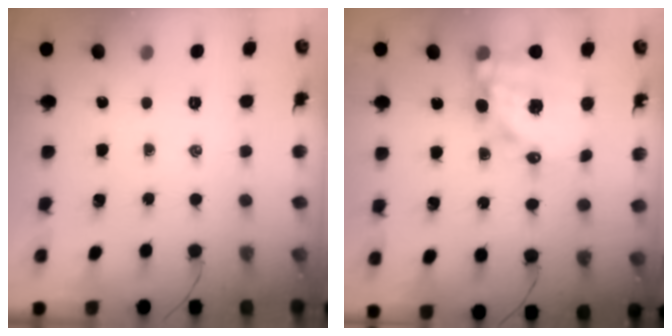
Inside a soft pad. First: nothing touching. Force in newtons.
{"total": 15.4, "press": 14.9, "slide": 3.8}